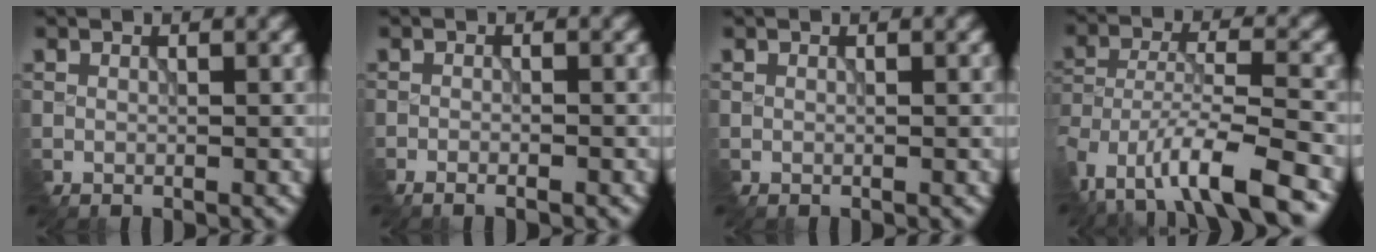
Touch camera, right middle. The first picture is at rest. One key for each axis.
{"total": 1.6, "fx": -1.3, "fy": 0.2, "fz": 0.9, "tx": -0.016, "ty": -0.003, "tz": -0.024}
{"total": 0.0}
{"total": 8.8, "fx": -6.2, "fy": 2.5, "fz": 5.6, "tx": -0.104, "ty": -0.011, "tz": -0.120}